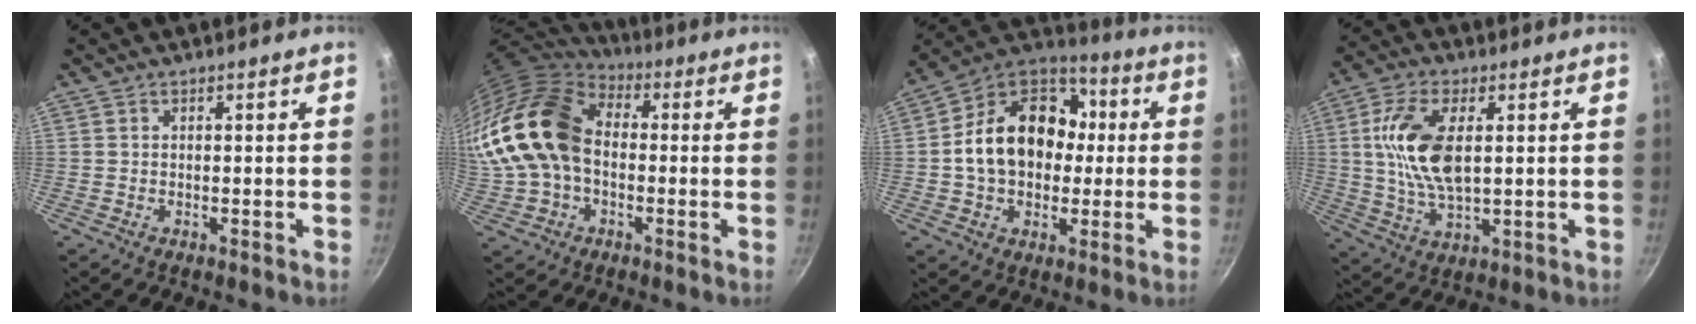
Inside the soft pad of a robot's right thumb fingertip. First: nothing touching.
{"total": 23.5, "force": [0.4, 16.7, 16.6], "torque": [-0.354, 0.043, 0.001]}
{"total": 20.2, "force": [0.6, 15.3, 13.1], "torque": [-0.192, 0.043, 0.000]}
{"total": 13.1, "force": [2.2, 6.4, 11.2], "torque": [-0.214, 0.000, 0.044]}